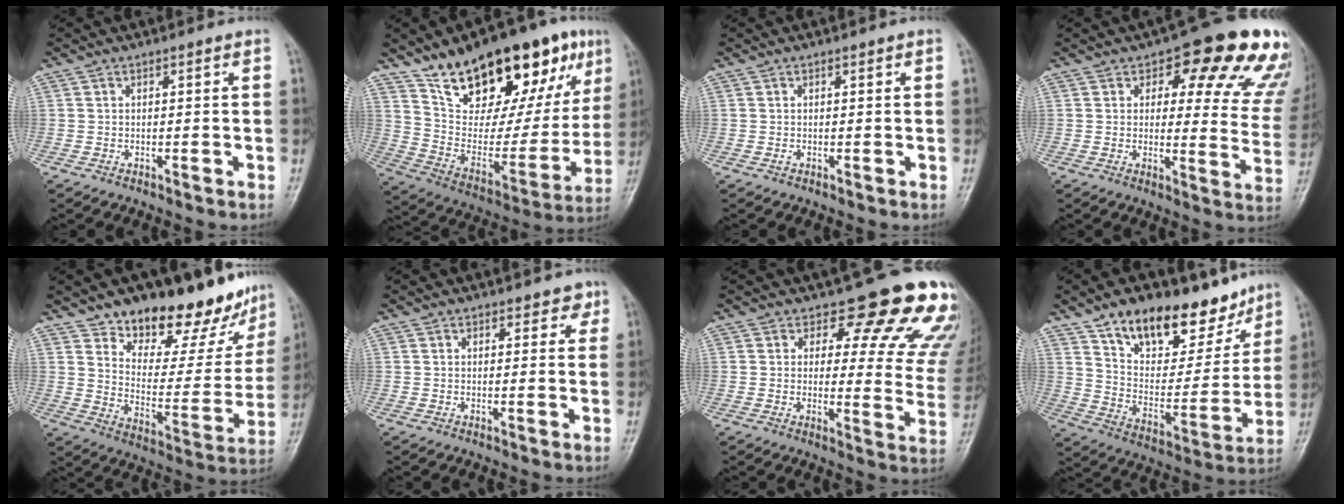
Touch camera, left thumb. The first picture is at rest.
{"total": 28.8, "force": [16.8, 12.3, 19.9], "torque": [-0.253, -0.044, 0.272]}
{"total": 0.5, "force": [0.1, 0.3, 0.4], "torque": [-0.002, 0.000, 0.002]}
{"total": 19.2, "force": [10.9, 8.2, 13.5], "torque": [-0.108, -0.046, 0.118]}
{"total": 21.2, "force": [17.1, 8.7, 9.2], "torque": [-0.074, -0.114, 0.244]}
{"total": 2.5, "force": [1.7, 1.5, 1.0], "torque": [0.014, -0.006, 0.017]}
{"total": 17.7, "force": [13.5, 7.4, 8.8], "torque": [-0.048, -0.085, 0.136]}
{"total": 20.9, "force": [14.4, 10.6, 10.9], "torque": [-0.111, -0.068, 0.236]}